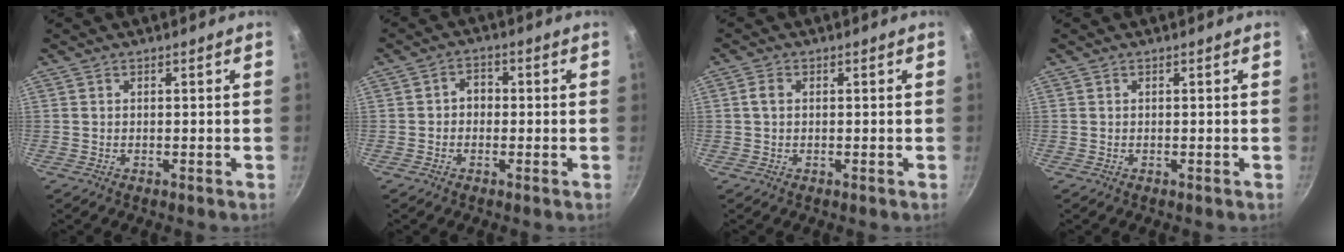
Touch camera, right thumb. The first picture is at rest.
{"total": 3.1, "force": [-0.3, 2.6, 1.7], "torque": [-0.007, 0.010, -0.012]}
{"total": 1.9, "force": [0.2, 1.4, 1.2], "torque": [-0.021, 0.005, 0.002]}
{"total": 0.0}